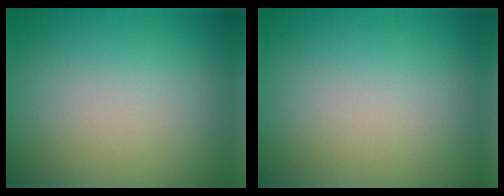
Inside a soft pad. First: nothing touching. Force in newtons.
{"total": 0.0}